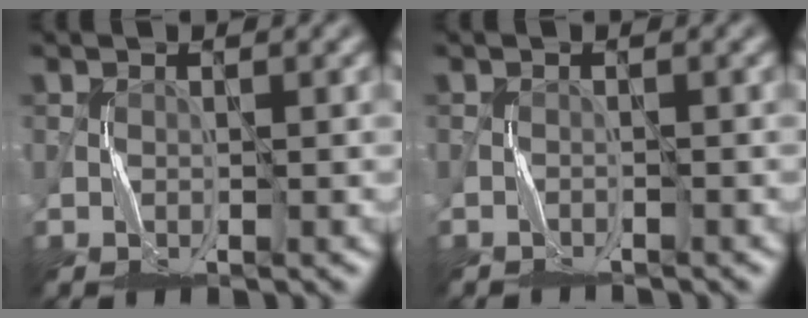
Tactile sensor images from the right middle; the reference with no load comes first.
{"total": 1.0, "force": [-1.0, -0.1, -0.3], "torque": [0.002, -0.001, -0.021]}